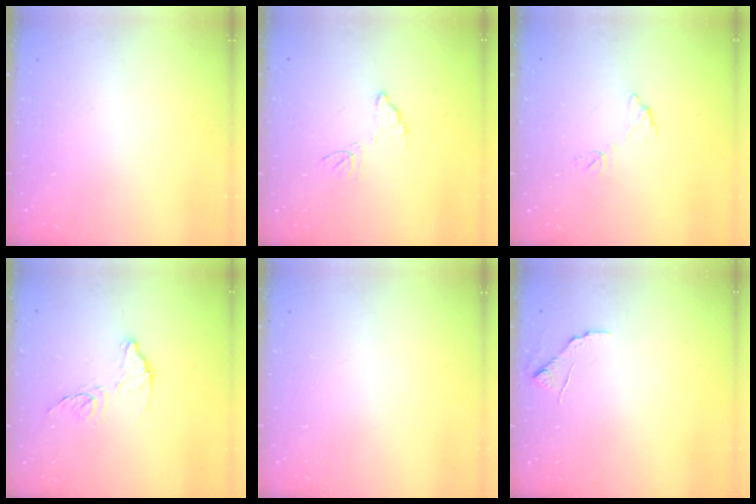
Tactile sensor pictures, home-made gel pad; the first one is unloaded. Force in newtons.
{"total": 7.9, "press": 7.9, "slide": 0.4}
{"total": 6.2, "press": 6.2, "slide": 0.4}
{"total": 8.8, "press": 8.8, "slide": 0.3}
{"total": 0.0}
{"total": 5.9, "press": 5.8, "slide": 0.6}